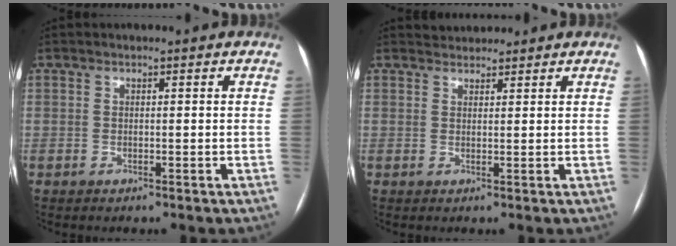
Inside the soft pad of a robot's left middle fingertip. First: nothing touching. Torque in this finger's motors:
{"motor_torque": [0.02, -0.01, -0.01, -0.01]}